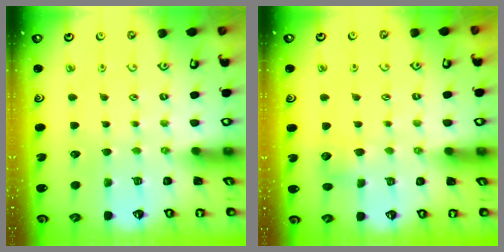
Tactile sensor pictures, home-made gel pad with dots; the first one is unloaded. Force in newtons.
{"total": 4.2, "press": 4.2, "slide": 0.4}